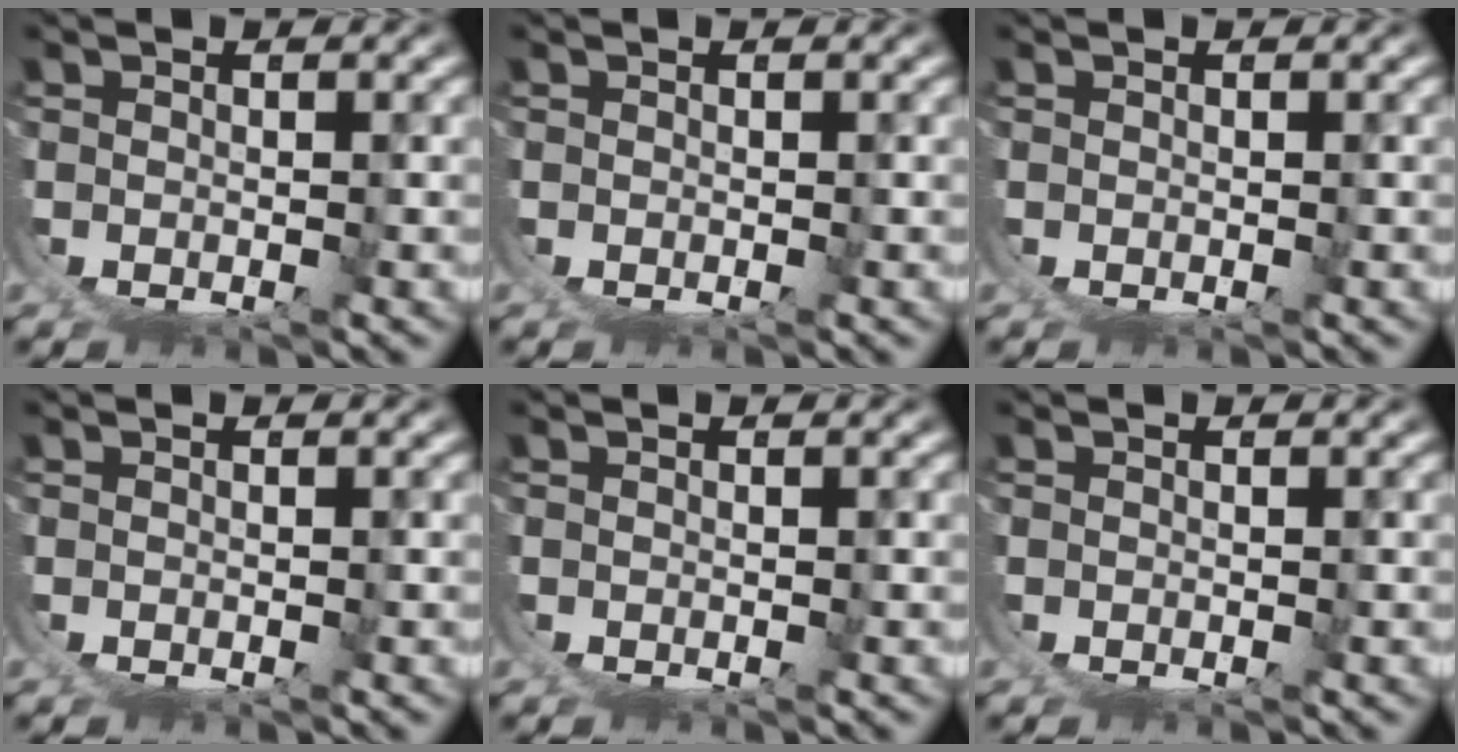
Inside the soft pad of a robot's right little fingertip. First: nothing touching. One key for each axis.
{"total": 0.0}
{"total": 0.0}
{"total": 0.0}
{"total": 0.0}
{"total": 0.0}